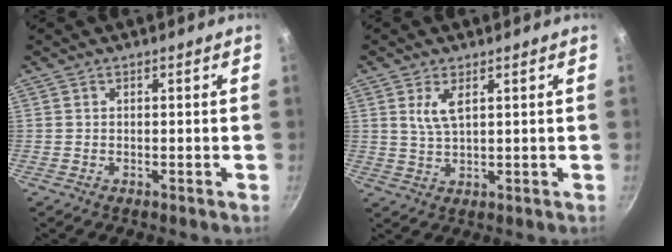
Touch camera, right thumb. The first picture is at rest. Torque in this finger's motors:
{"motor_torque": [-0.35, 0.40, 0.21, -0.14, 0.02]}